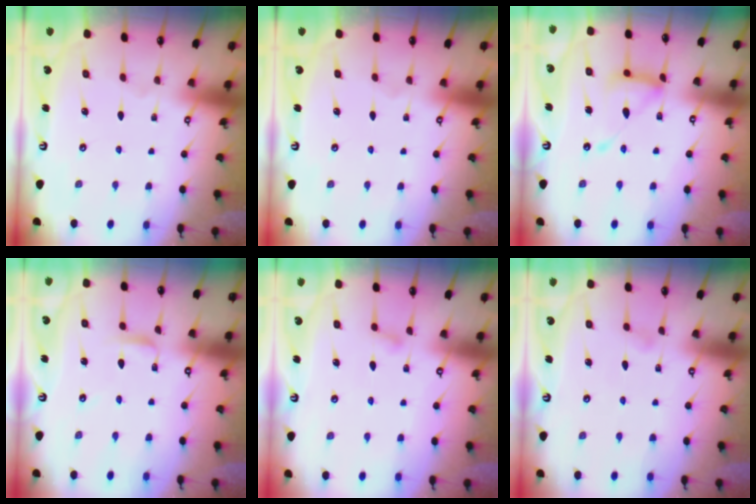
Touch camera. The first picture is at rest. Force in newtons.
{"total": 0.0}
{"total": 13.2, "press": 13.1, "slide": 1.2}
{"total": 2.1, "press": 2.1, "slide": 0.2}
{"total": 5.2, "press": 5.2, "slide": 0.4}
{"total": 3.6, "press": 3.6, "slide": 0.5}